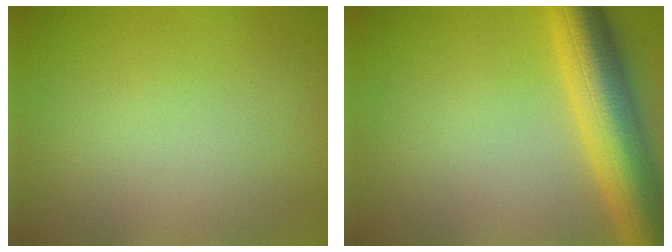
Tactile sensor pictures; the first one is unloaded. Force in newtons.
{"total": 8.4, "press": 8.4, "slide": 0.2}